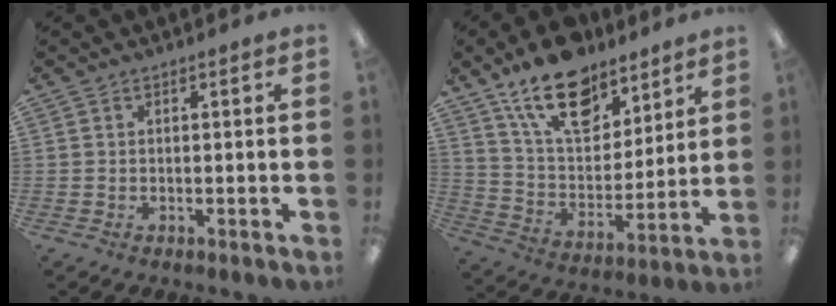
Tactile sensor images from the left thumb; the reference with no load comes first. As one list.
[{"total": 18.7, "force": [13.4, 9.2, 9.2], "torque": [-0.158, -0.076, 0.238]}]